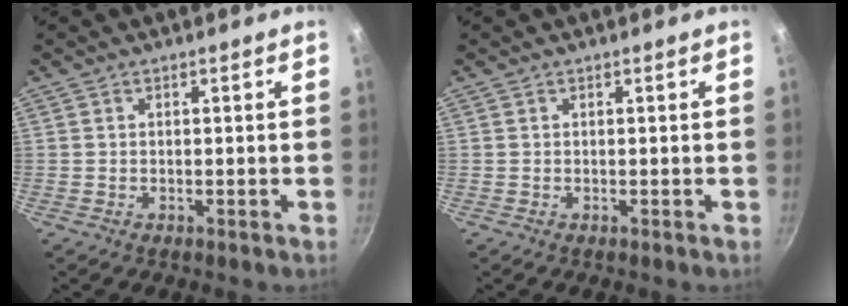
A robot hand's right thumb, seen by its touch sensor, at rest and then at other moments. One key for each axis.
{"total": 0.0}